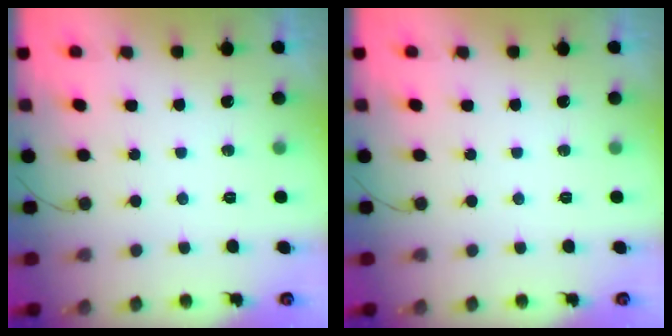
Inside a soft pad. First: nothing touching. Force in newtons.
{"total": 0.0}